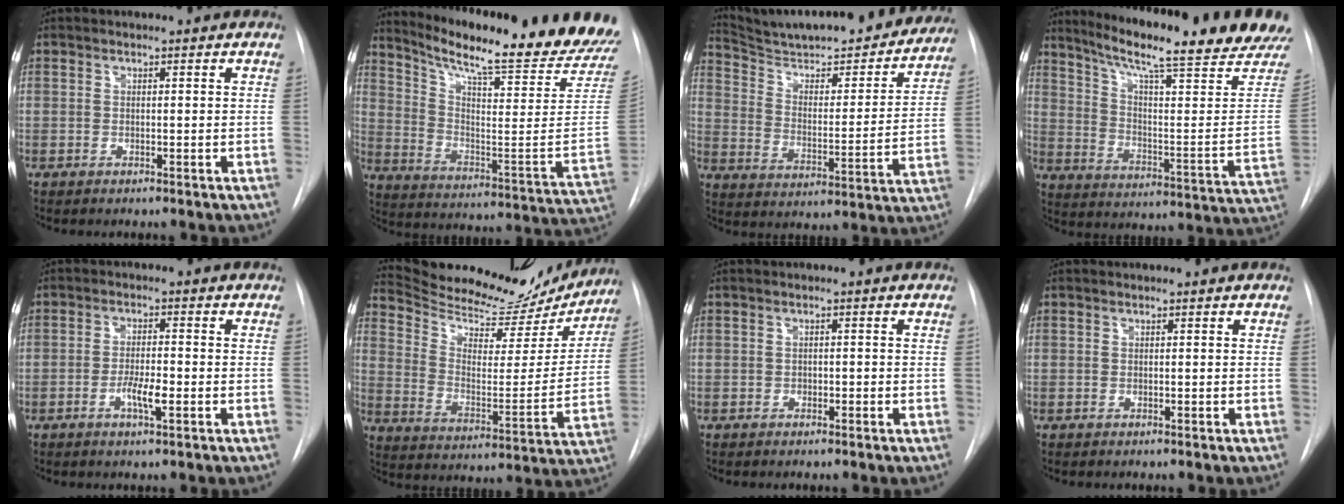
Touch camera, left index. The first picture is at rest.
{"total": 25.6, "force": [21.7, 1.4, 13.5], "torque": [-0.219, -0.088, 0.290]}
{"total": 27.1, "force": [24.4, 4.7, 10.9], "torque": [-0.165, -0.058, 0.326]}
{"total": 23.1, "force": [18.9, 0.0, 13.4], "torque": [-0.204, -0.078, 0.255]}
{"total": 4.0, "force": [-2.2, 0.6, 3.3], "torque": [-0.060, -0.005, -0.036]}
{"total": 22.6, "force": [21.3, 4.7, 6.2], "torque": [-0.096, -0.047, 0.297]}
{"total": 1.1, "force": [-1.1, 0.4, 0.1], "torque": [0.001, -0.004, -0.018]}
{"total": 0.0}